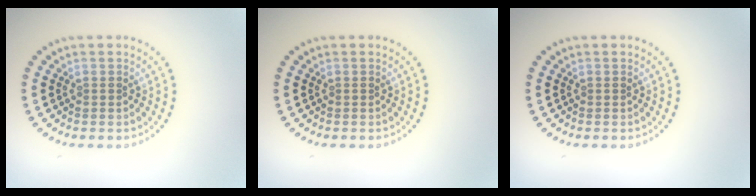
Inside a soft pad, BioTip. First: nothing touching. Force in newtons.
{"total": 0.0}
{"total": 0.0}